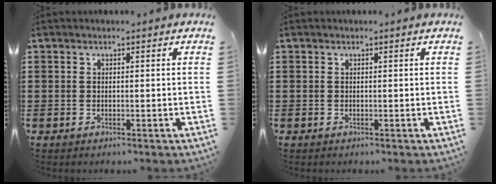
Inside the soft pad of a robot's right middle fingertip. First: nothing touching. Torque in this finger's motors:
{"motor_torque": [0.00, 0.00, 0.01, -0.01]}